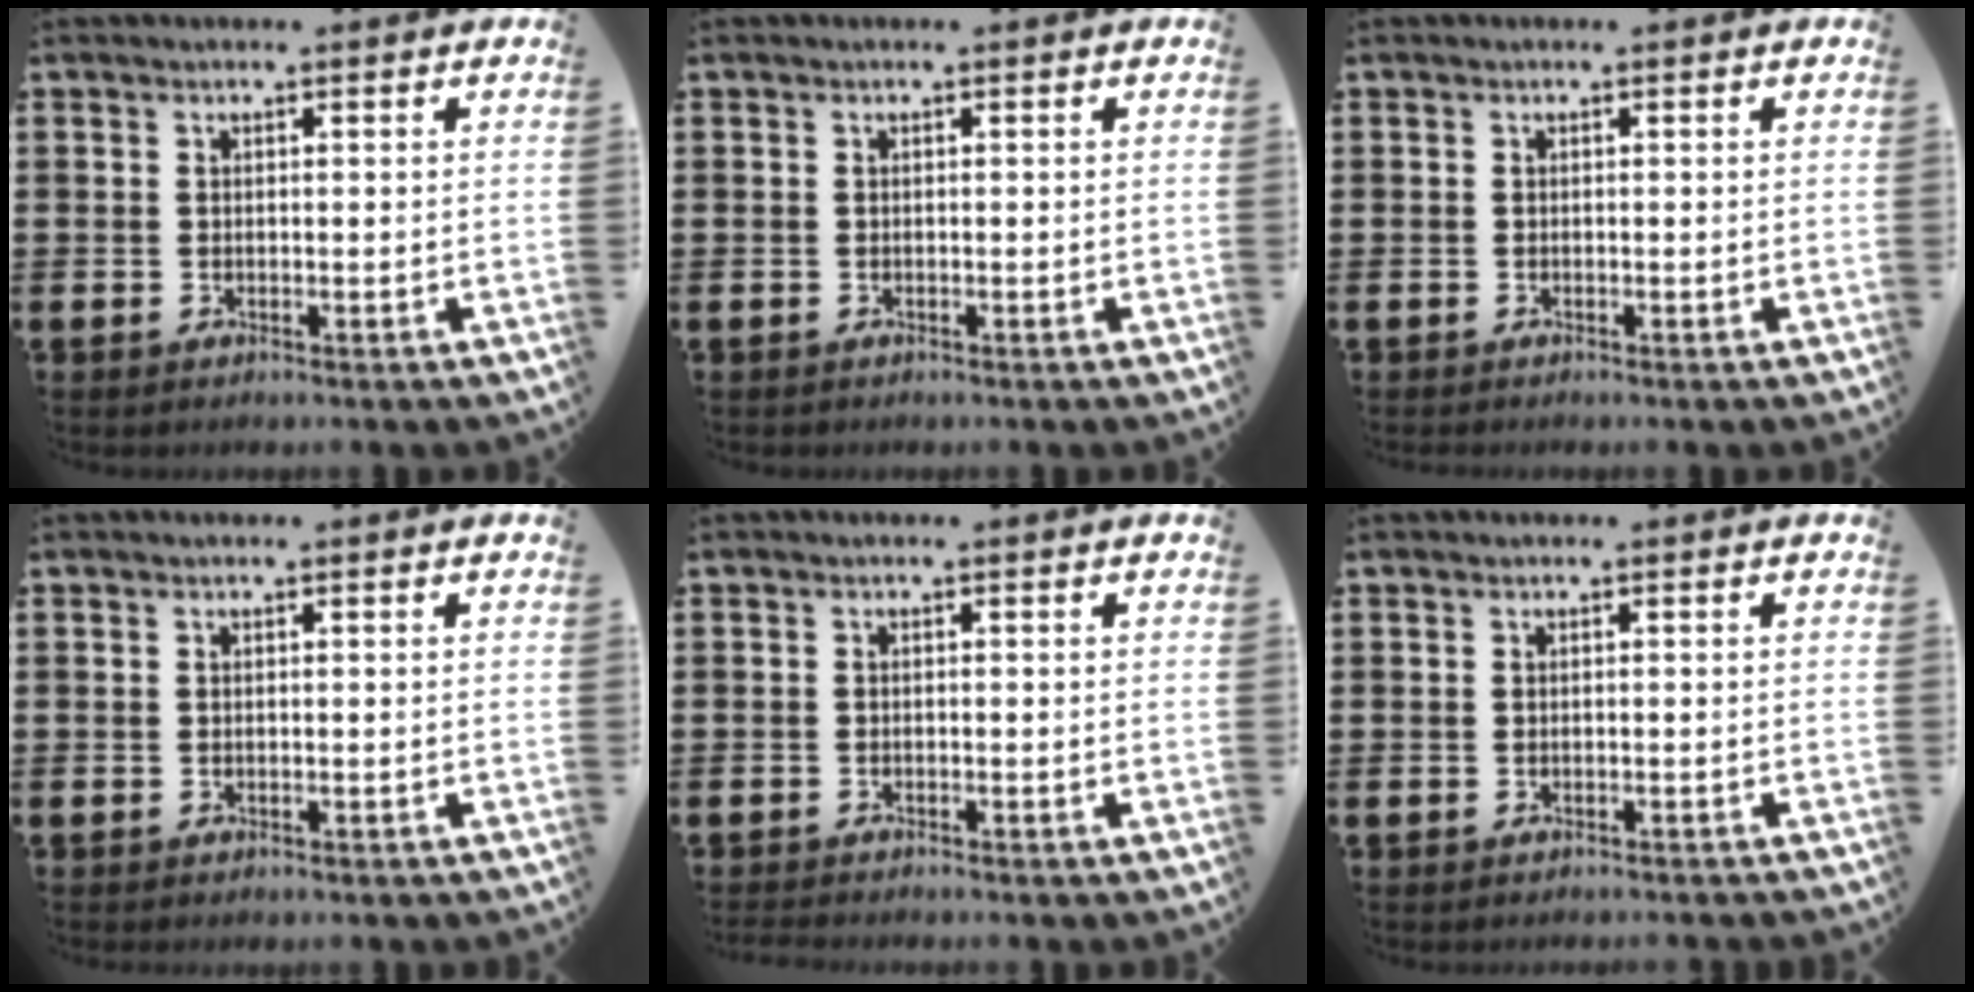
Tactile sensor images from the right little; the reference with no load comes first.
{"total": 0.0}
{"total": 0.0}
{"total": 0.0}
{"total": 0.5, "force": [-0.5, 0.0, 0.1], "torque": [-0.001, -0.002, -0.010]}
{"total": 0.0}